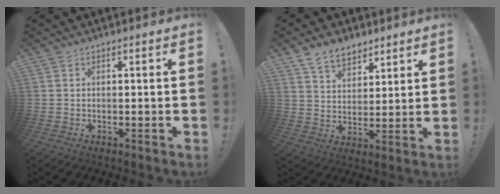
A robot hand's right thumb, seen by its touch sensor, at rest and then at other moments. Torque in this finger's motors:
{"motor_torque": [-0.53, 0.53, 0.29, 0.13, 0.00]}